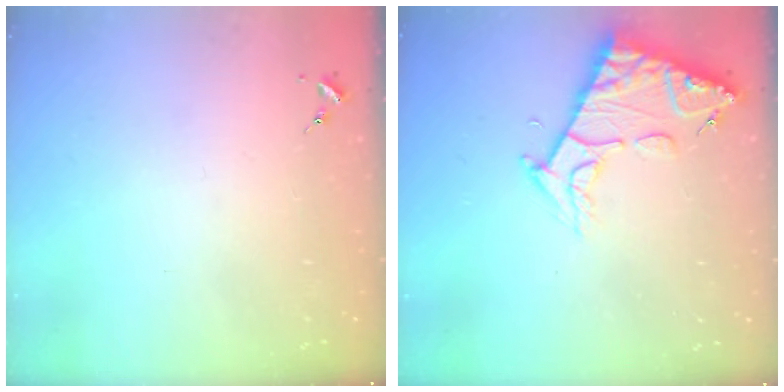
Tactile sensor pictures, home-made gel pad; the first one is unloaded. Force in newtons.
{"total": 12.5, "press": 12.5, "slide": 1.3}